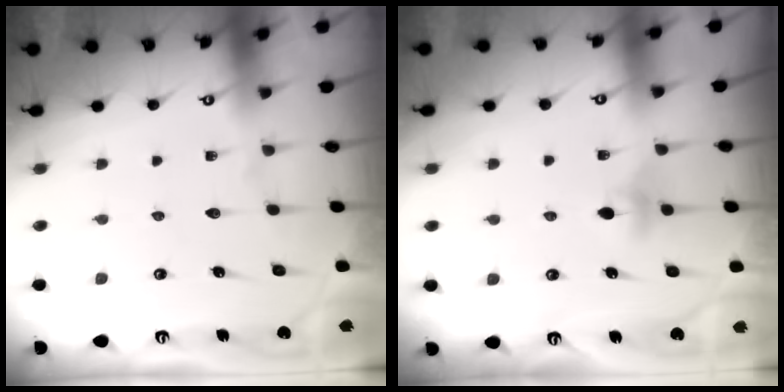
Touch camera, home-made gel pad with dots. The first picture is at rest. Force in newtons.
{"total": 4.0, "press": 3.9, "slide": 0.6}